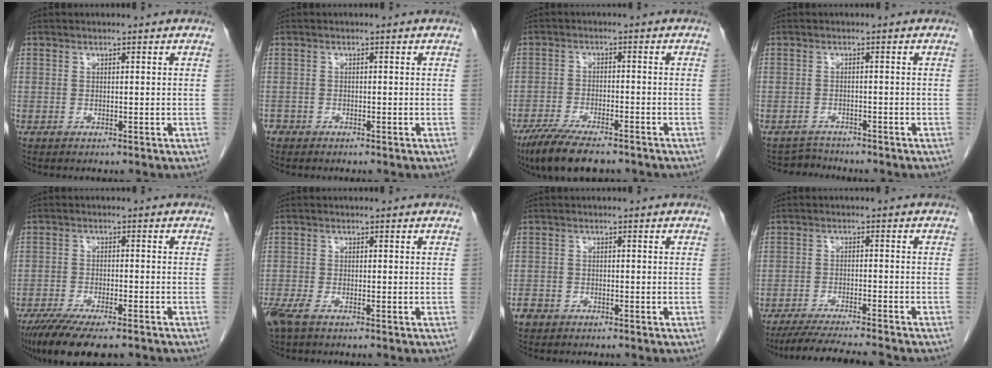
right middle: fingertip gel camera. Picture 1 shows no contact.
{"total": 1.1, "force": [-0.8, 0.7, 0.1], "torque": [-0.005, 0.002, -0.016]}
{"total": 10.4, "force": [-8.0, 2.6, 6.0], "torque": [-0.100, -0.020, -0.131]}
{"total": 2.1, "force": [-1.8, 0.2, -1.1], "torque": [0.020, -0.009, -0.031]}
{"total": 11.8, "force": [-9.2, 2.5, 6.9], "torque": [-0.112, -0.021, -0.144]}
{"total": 3.5, "force": [-2.3, 1.2, 2.4], "torque": [-0.056, -0.009, -0.041]}
{"total": 1.9, "force": [-1.3, 1.3, 0.5], "torque": [-0.013, 0.004, -0.023]}
{"total": 9.6, "force": [-8.8, -0.4, 4.0], "torque": [-0.060, -0.013, -0.140]}